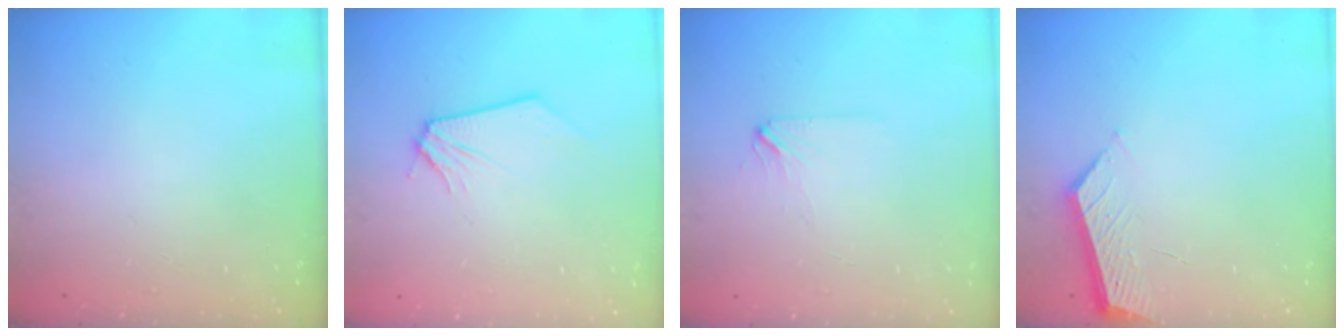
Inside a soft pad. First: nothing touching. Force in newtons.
{"total": 0.0}
{"total": 1.9, "press": 1.8, "slide": 0.3}
{"total": 5.1, "press": 5.1, "slide": 0.1}